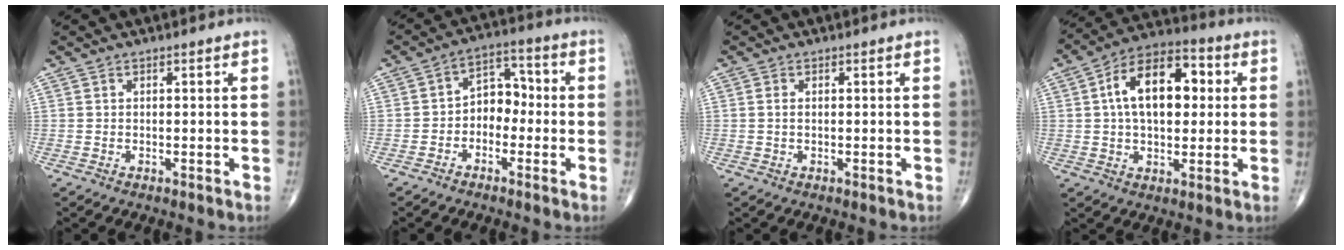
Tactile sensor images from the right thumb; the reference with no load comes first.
{"total": 6.6, "force": [-1.6, 4.9, 4.1], "torque": [-0.035, 0.038, -0.044]}
{"total": 1.0, "force": [0.1, 0.6, 0.8], "torque": [-0.021, 0.002, 0.001]}
{"total": 15.6, "force": [2.6, 9.0, 12.4], "torque": [-0.184, 0.022, 0.036]}